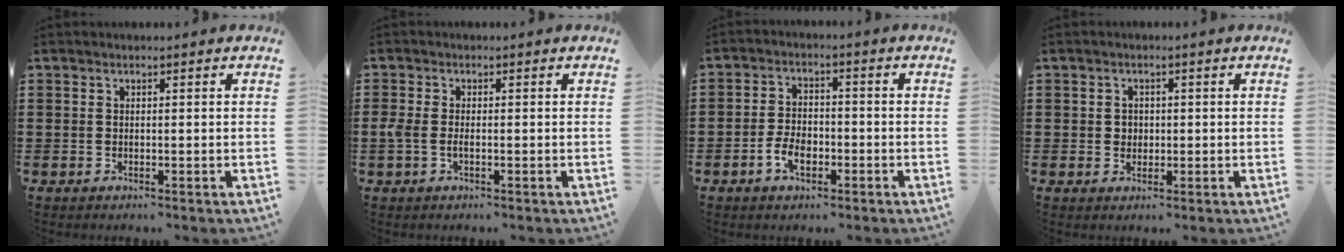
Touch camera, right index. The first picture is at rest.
{"total": 1.8, "force": [-0.5, 0.6, 1.6], "torque": [-0.037, -0.002, -0.012]}
{"total": 4.2, "force": [-1.8, 2.4, 2.9], "torque": [-0.067, -0.002, -0.036]}
{"total": 1.6, "force": [0.1, 1.6, 0.5], "torque": [-0.015, 0.009, 0.000]}